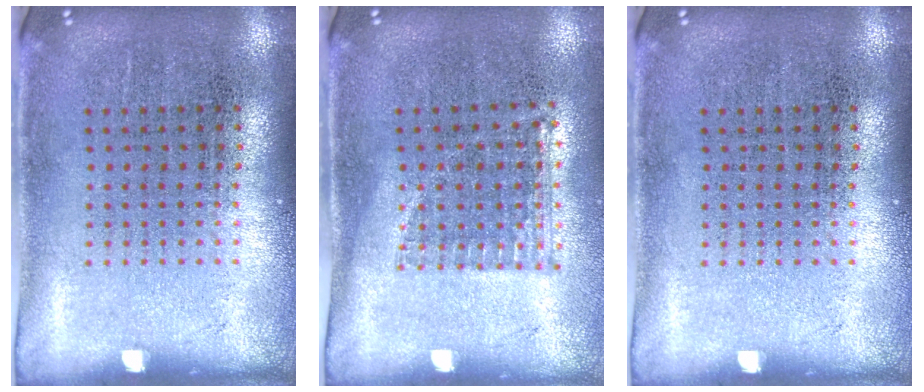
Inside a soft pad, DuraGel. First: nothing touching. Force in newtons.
{"total": 1.0, "press": 0.9, "slide": 0.5}
{"total": 0.0}